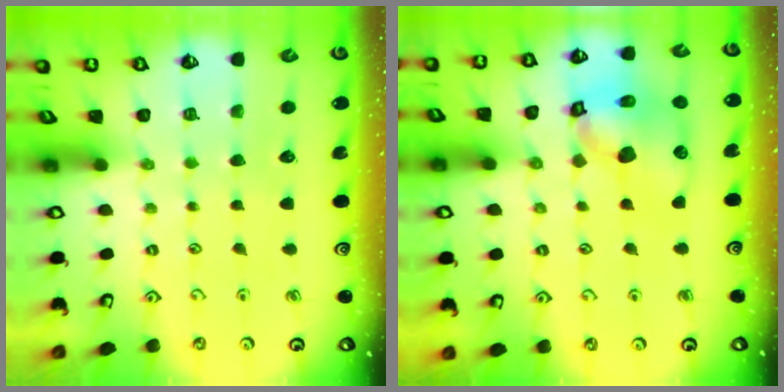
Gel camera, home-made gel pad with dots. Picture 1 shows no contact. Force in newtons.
{"total": 17.5, "press": 17.3, "slide": 2.6}